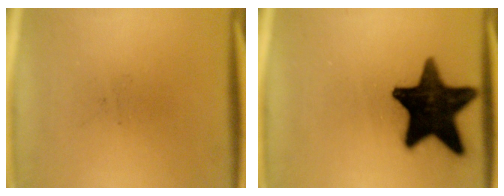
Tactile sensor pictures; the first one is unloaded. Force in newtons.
{"total": 18.7}